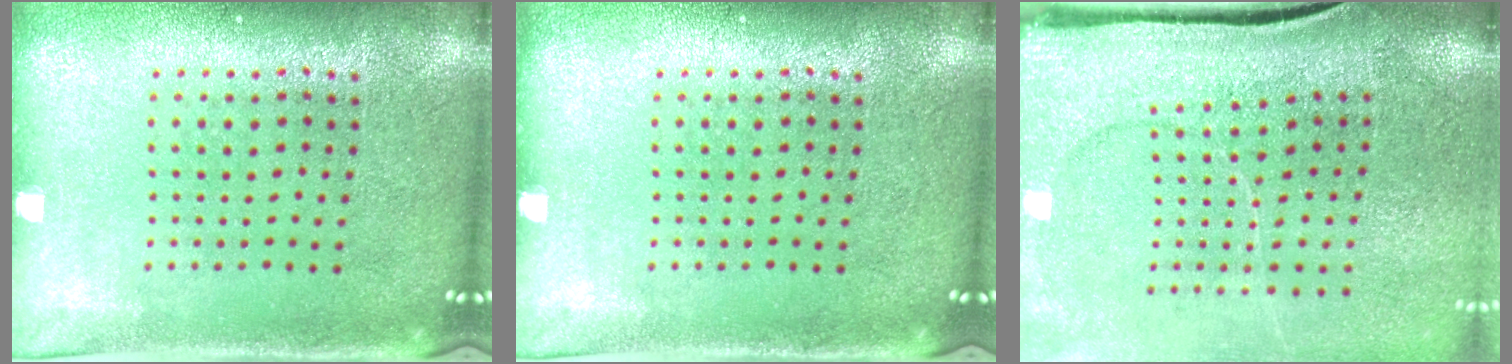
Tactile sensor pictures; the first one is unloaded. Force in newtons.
{"total": 0.0}
{"total": 4.1, "press": 3.4, "slide": 2.4}